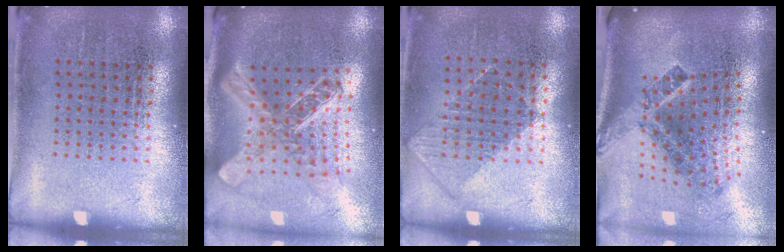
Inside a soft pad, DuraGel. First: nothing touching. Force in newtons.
{"total": 2.6, "press": 2.0, "slide": 1.6}
{"total": 0.9, "press": 0.7, "slide": 0.4}
{"total": 2.9, "press": 1.7, "slide": 2.4}